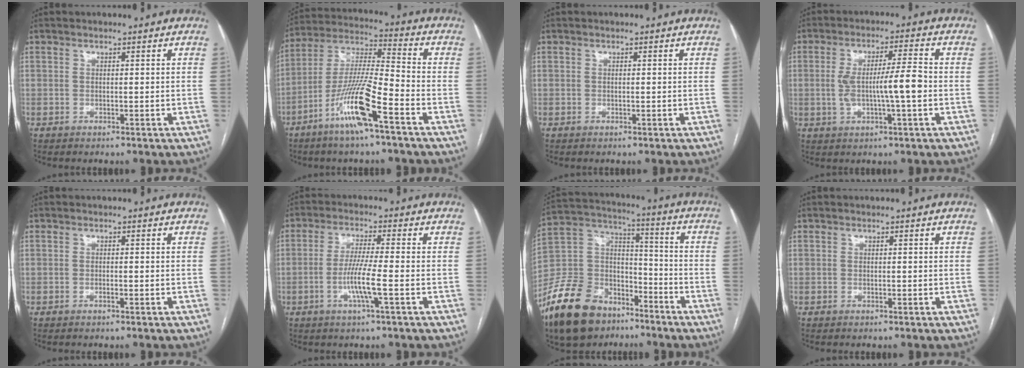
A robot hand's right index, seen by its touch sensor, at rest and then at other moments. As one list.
[{"total": 13.6, "force": [-7.0, 0.8, 11.6], "torque": [-0.233, -0.010, -0.135]}, {"total": 0.0}, {"total": 8.2, "force": [-1.1, 0.6, 8.1], "torque": [-0.146, 0.009, -0.016]}, {"total": 0.7, "force": [-0.4, 0.1, 0.6], "torque": [-0.012, 0.000, -0.004]}, {"total": 6.4, "force": [-2.0, -0.4, 6.1], "torque": [-0.118, -0.006, -0.039]}, {"total": 18.7, "force": [-12.8, 10.6, 8.6], "torque": [-0.183, 0.037, -0.229]}, {"total": 0.0}]